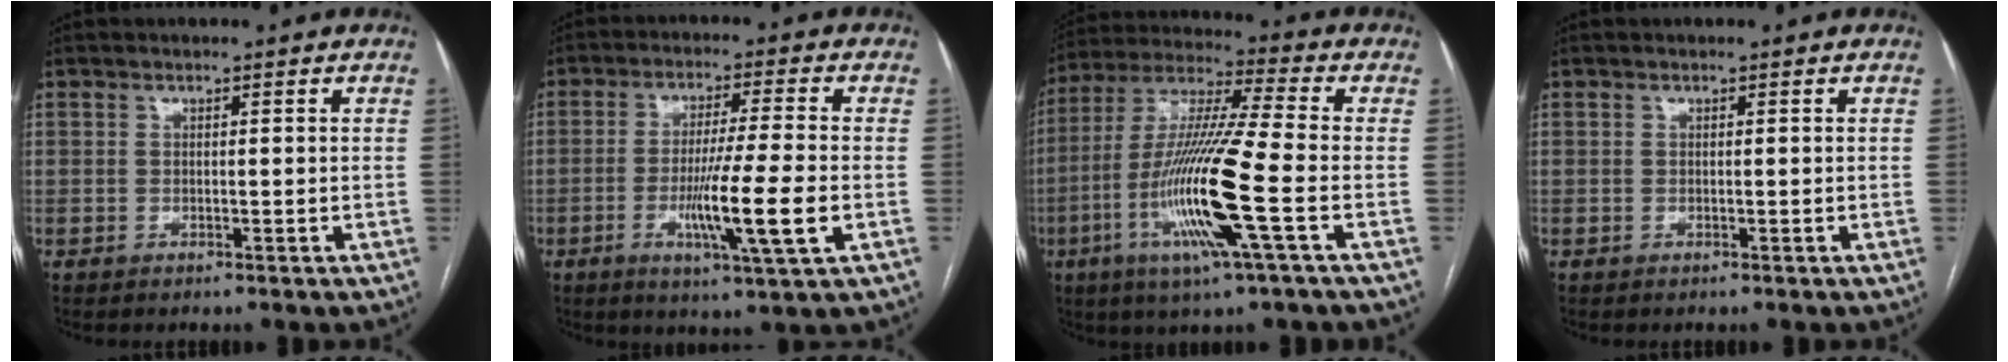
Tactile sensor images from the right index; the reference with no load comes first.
{"total": 11.2, "force": [-2.9, -0.6, 10.8], "torque": [-0.192, -0.022, -0.055]}
{"total": 17.2, "force": [-5.1, -0.3, 16.4], "torque": [-0.334, -0.017, -0.105]}
{"total": 0.0}